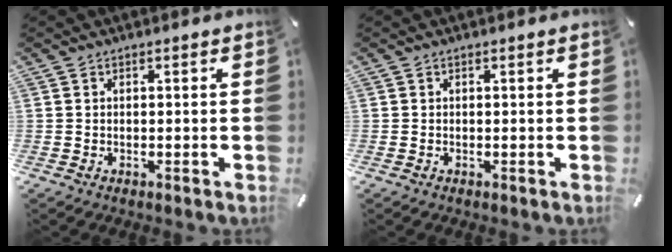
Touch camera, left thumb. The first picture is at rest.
{"total": 0.0}